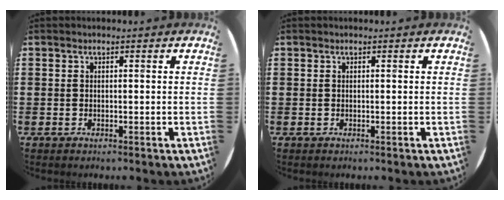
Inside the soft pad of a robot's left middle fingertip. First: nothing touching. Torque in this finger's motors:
{"motor_torque": [-0.21, -0.07, -0.01, -0.01]}